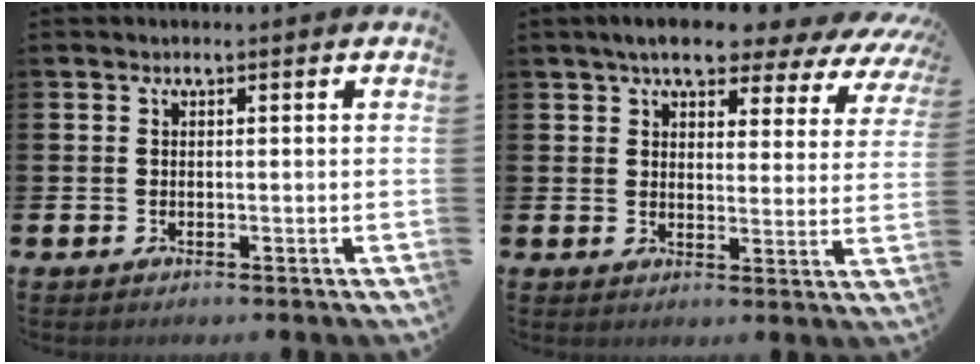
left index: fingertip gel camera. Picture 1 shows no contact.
{"total": 7.3, "force": [6.4, 2.0, 2.9], "torque": [-0.063, -0.038, 0.108]}